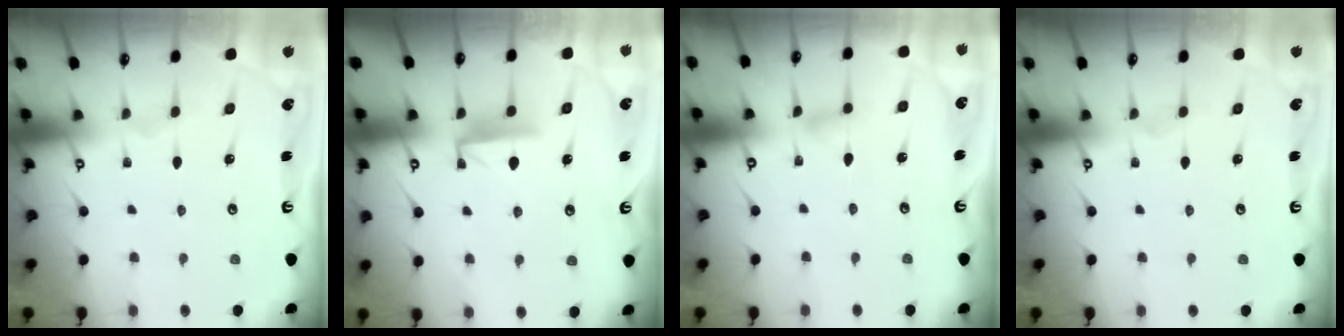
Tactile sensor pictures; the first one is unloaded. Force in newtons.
{"total": 5.3, "press": 5.2, "slide": 0.6}
{"total": 4.6, "press": 4.5, "slide": 0.5}
{"total": 0.0}